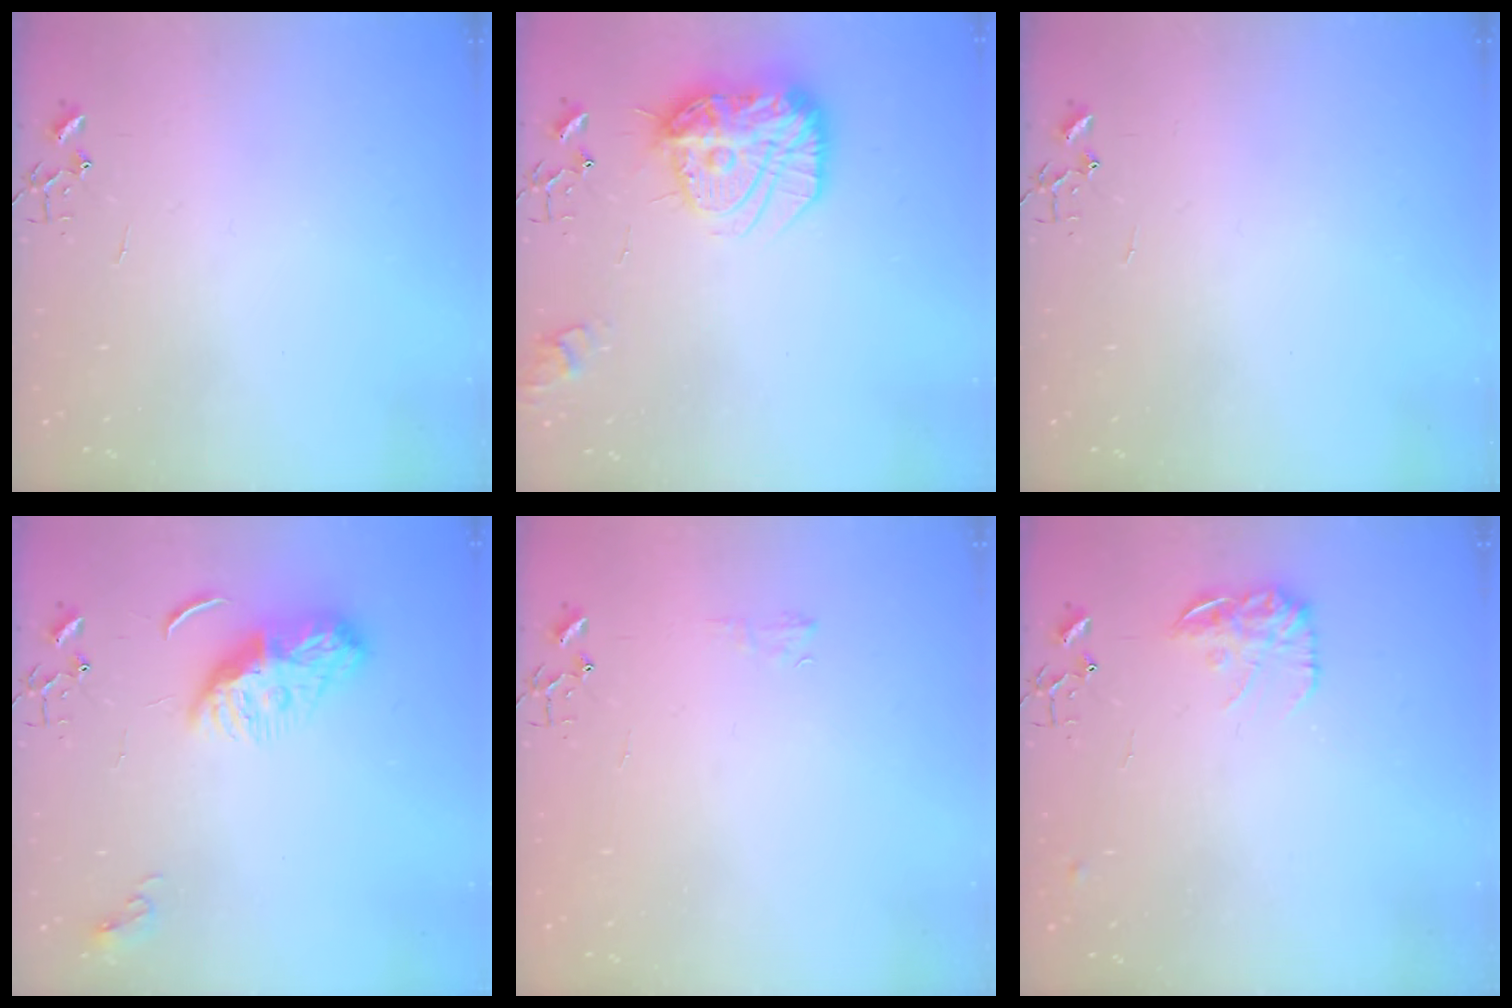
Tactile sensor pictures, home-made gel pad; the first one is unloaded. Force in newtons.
{"total": 17.9, "press": 17.9, "slide": 1.5}
{"total": 0.0}
{"total": 9.4, "press": 9.3, "slide": 0.9}
{"total": 4.5, "press": 4.4, "slide": 0.7}
{"total": 11.4, "press": 11.4, "slide": 0.6}